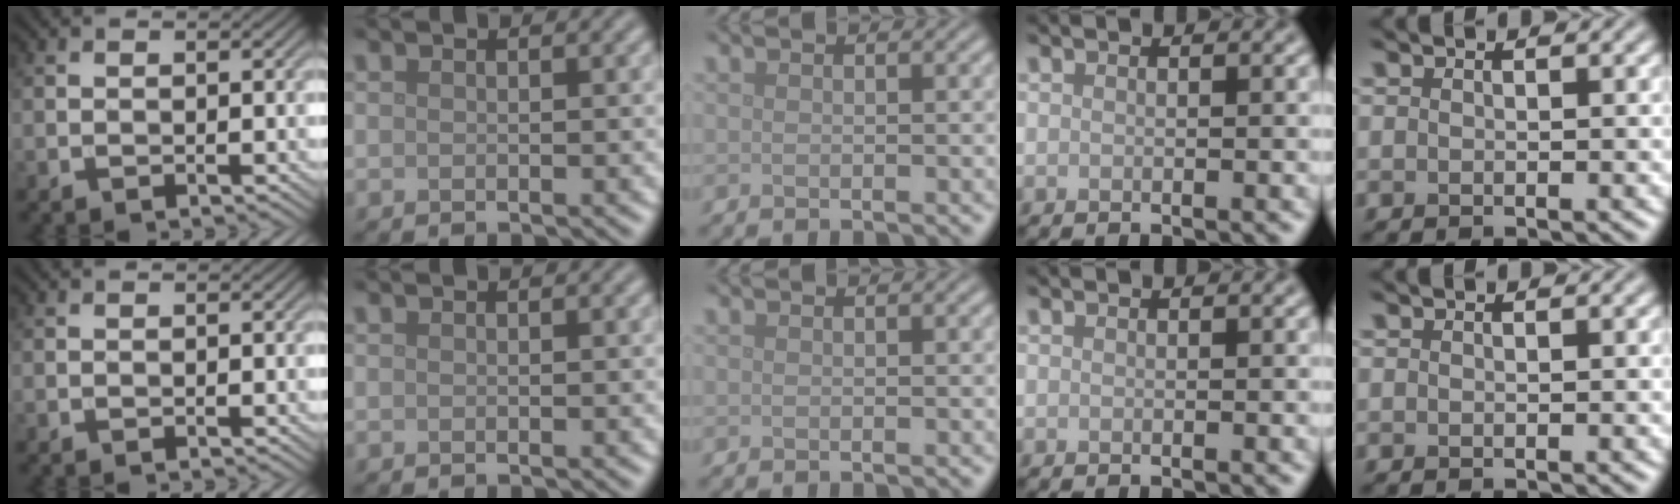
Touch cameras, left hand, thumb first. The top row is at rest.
{}